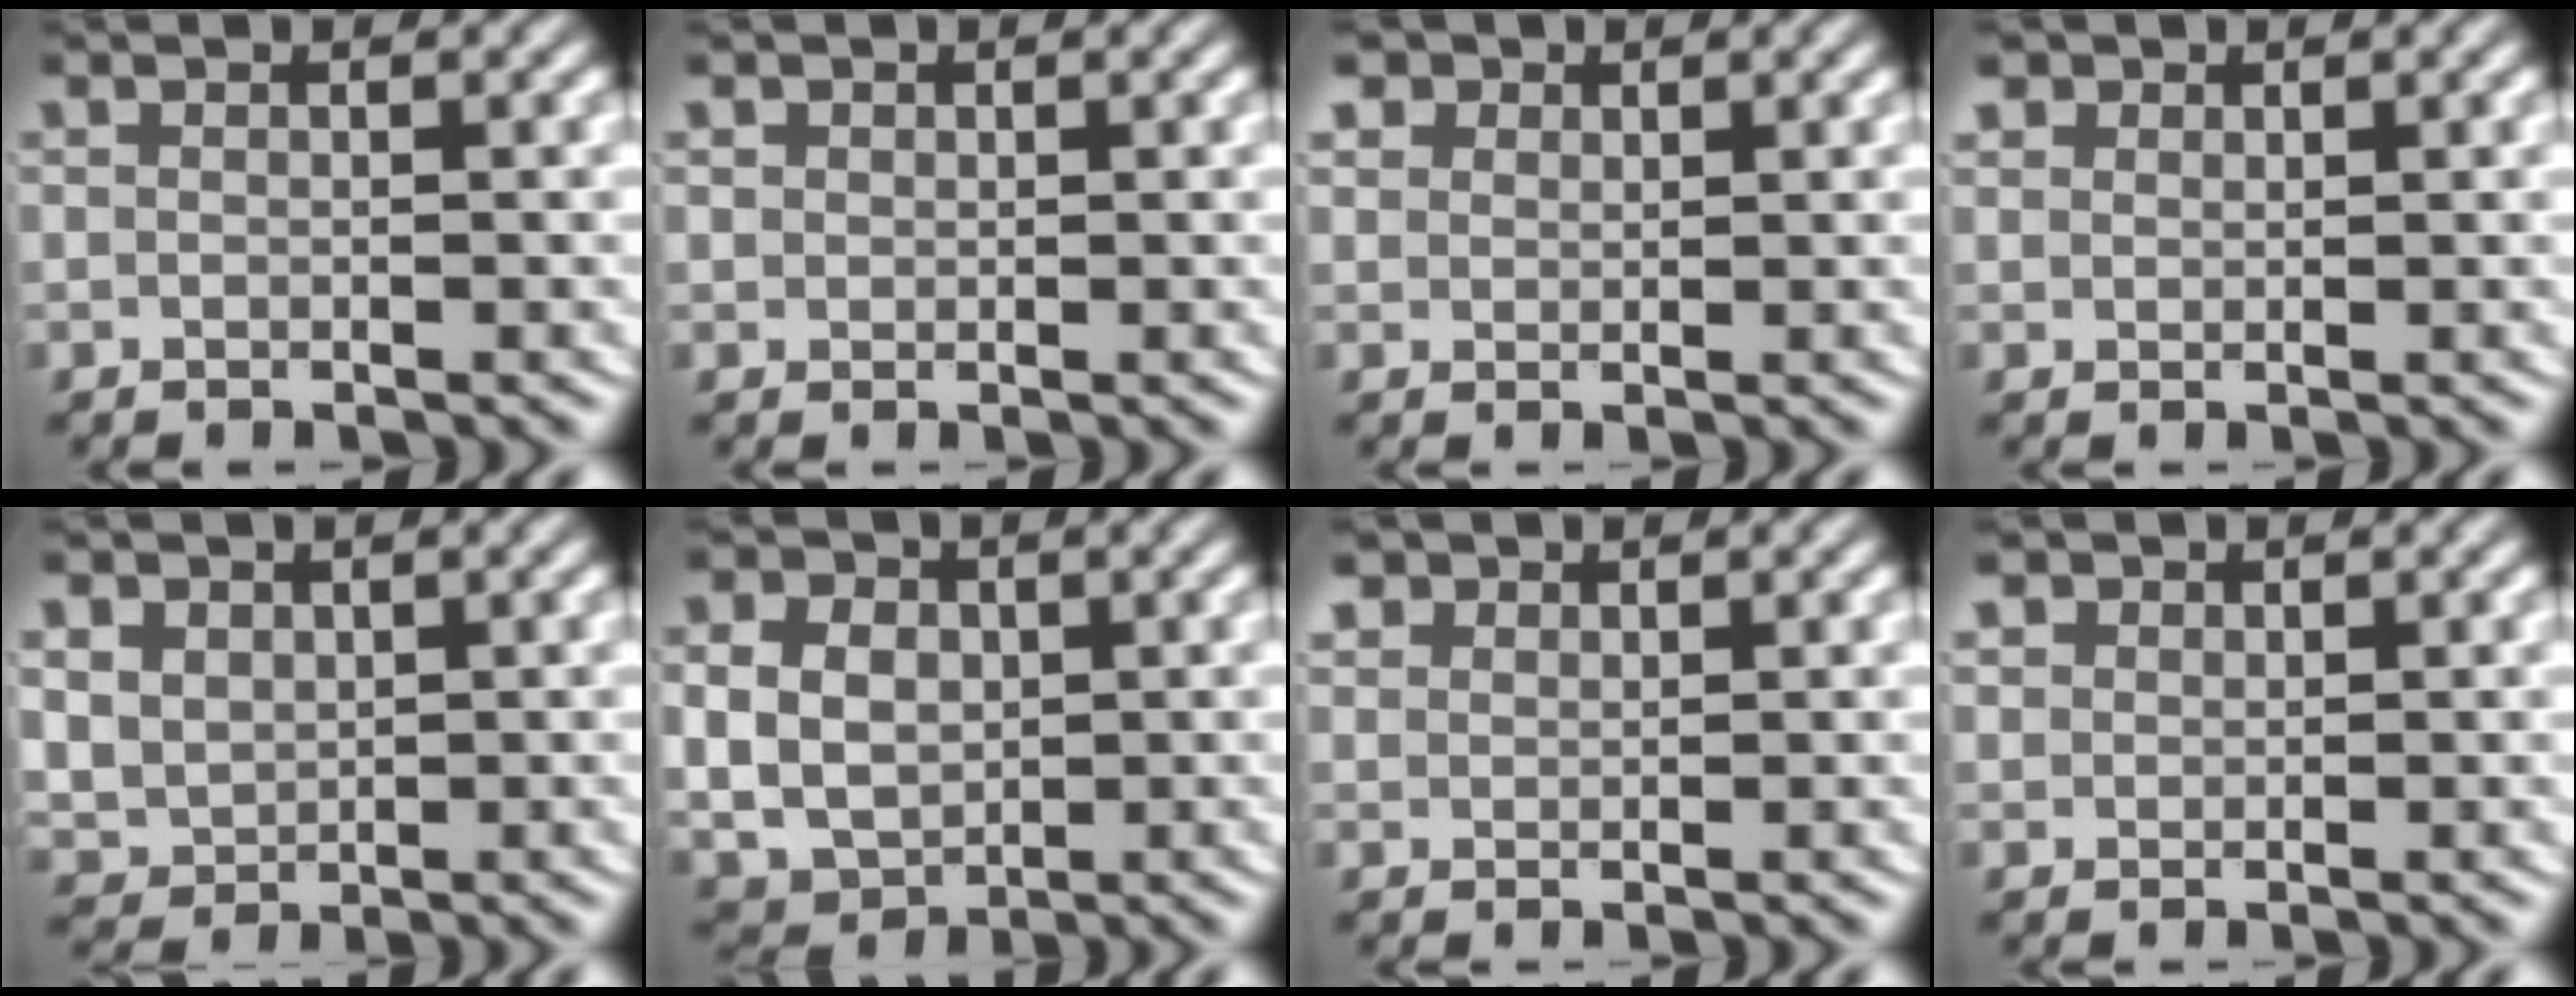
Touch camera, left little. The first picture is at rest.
{"total": 1.3, "force": [0.5, 1.1, 0.3], "torque": [-0.014, -0.008, 0.014]}
{"total": 3.3, "force": [1.9, 2.4, 1.3], "torque": [-0.038, -0.006, 0.036]}
{"total": 1.3, "force": [1.0, 0.8, 0.3], "torque": [-0.015, -0.004, 0.026]}
{"total": 5.1, "force": [0.6, 4.7, 1.9], "torque": [-0.066, -0.028, 0.025]}
{"total": 8.5, "force": [-0.6, 7.6, 3.7], "torque": [-0.089, -0.042, 0.003]}
{"total": 1.6, "force": [1.3, 0.9, 0.4], "torque": [-0.018, -0.004, 0.032]}
{"total": 1.6, "force": [1.0, 1.2, 0.5], "torque": [-0.021, -0.007, 0.026]}